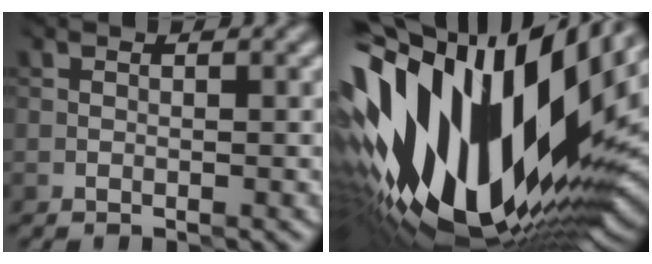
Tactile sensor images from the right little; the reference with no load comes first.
{"total": 18.6, "force": [2.4, 9.6, 15.8], "torque": [-0.293, -0.001, 0.028]}